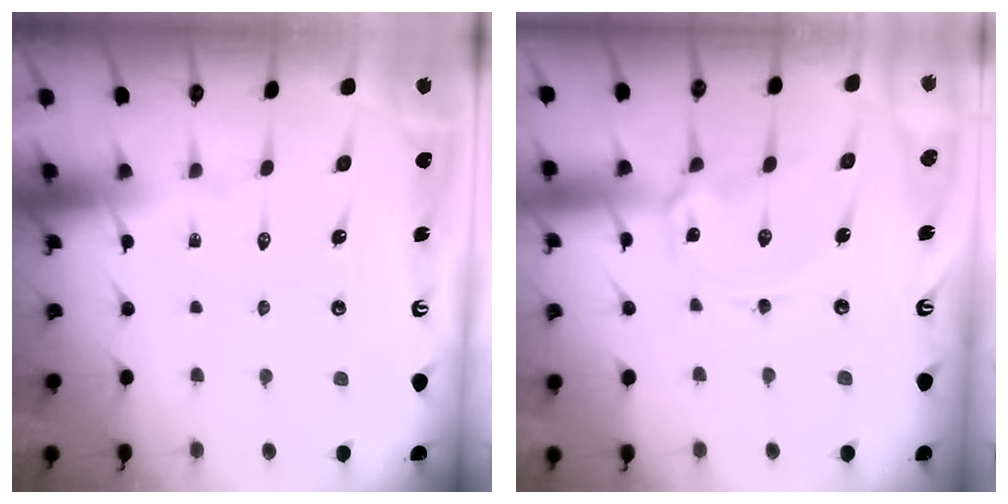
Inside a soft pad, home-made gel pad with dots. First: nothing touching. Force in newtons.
{"total": 2.5, "press": 2.4, "slide": 0.4}